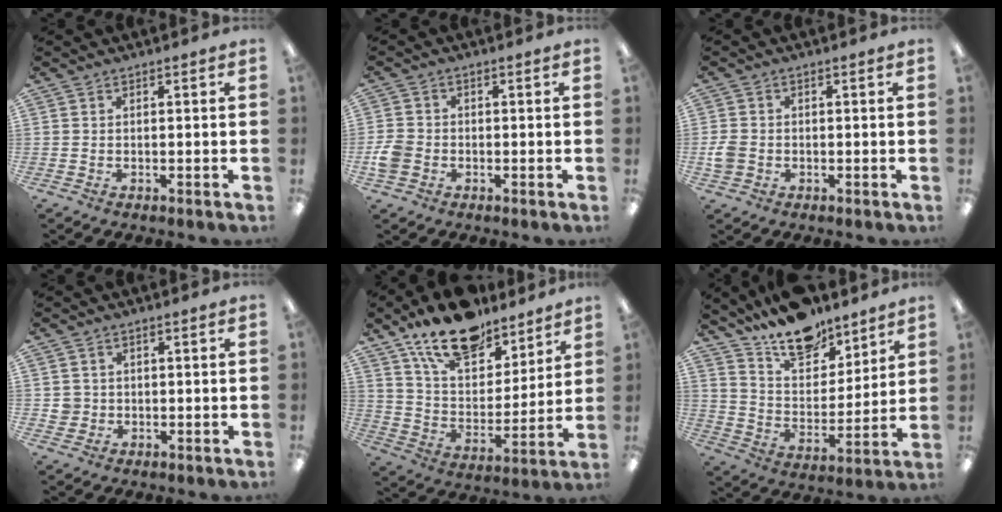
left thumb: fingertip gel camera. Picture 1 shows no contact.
{"total": 4.5, "force": [-1.4, 3.6, 2.3], "torque": [-0.047, 0.007, -0.025]}
{"total": 3.4, "force": [-0.7, 2.9, 1.7], "torque": [-0.034, 0.003, -0.013]}
{"total": 2.7, "force": [0.2, 2.7, 0.3], "torque": [-0.002, 0.001, 0.000]}
{"total": 17.7, "force": [13.8, 8.0, 7.6], "torque": [-0.136, -0.084, 0.245]}
{"total": 15.4, "force": [12.7, 6.9, 5.3], "torque": [-0.089, -0.090, 0.230]}